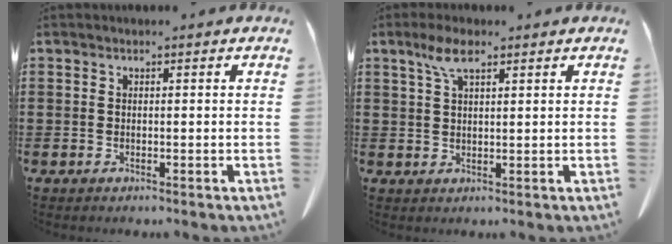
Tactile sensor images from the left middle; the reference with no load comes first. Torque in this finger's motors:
{"motor_torque": [2.14, 0.00, 0.45, 0.21]}